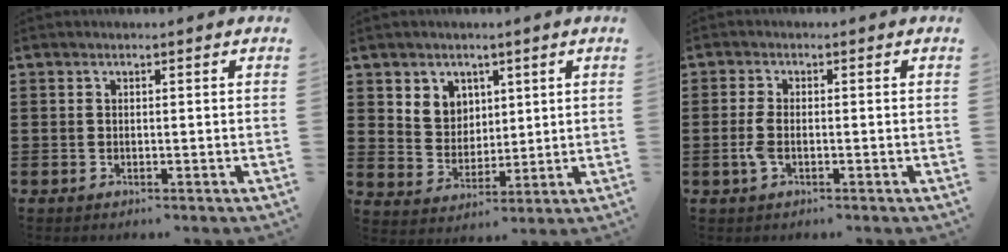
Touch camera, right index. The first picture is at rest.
{"total": 5.4, "force": [3.0, 4.4, 0.5], "torque": [-0.037, 0.005, 0.055]}
{"total": 2.8, "force": [-0.8, 1.1, 2.4], "torque": [-0.065, -0.008, -0.021]}